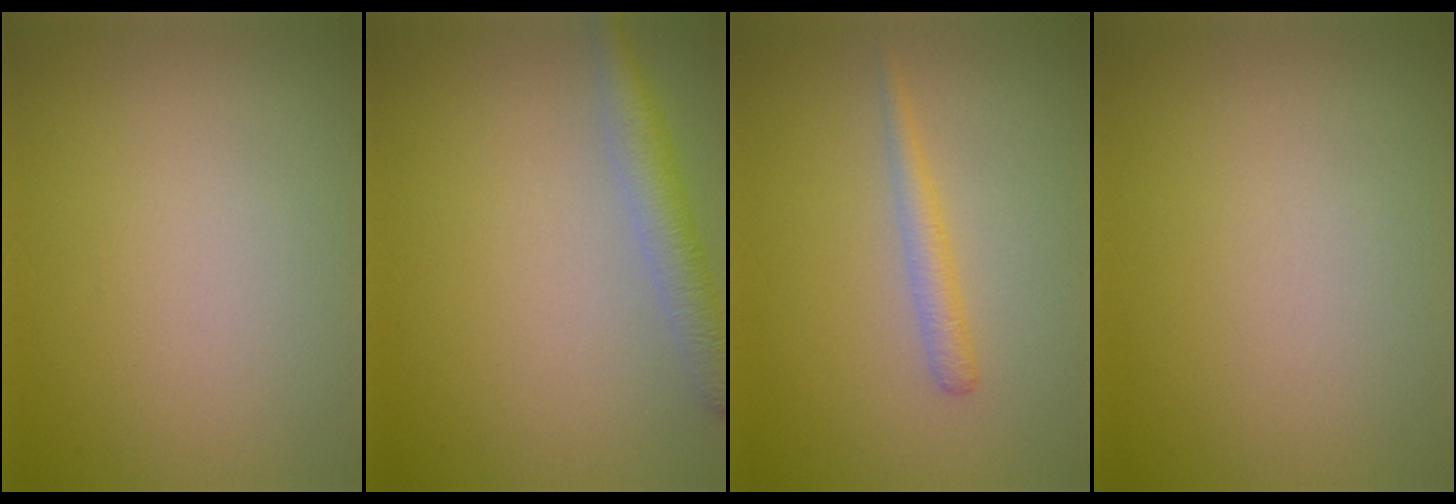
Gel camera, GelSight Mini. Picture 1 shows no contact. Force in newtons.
{"total": 3.3, "press": 3.3, "slide": 0.2}
{"total": 1.7, "press": 1.7, "slide": 0.1}
{"total": 0.0}